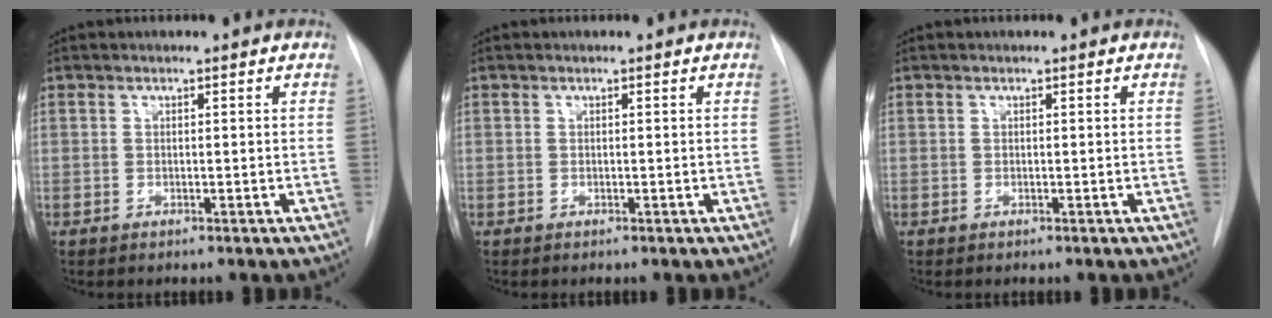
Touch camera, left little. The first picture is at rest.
{"total": 0.0}
{"total": 0.0}